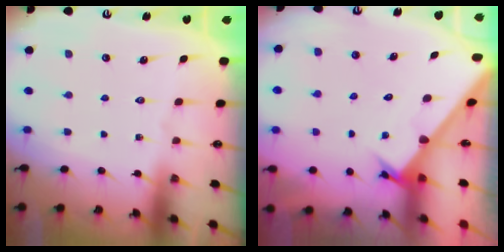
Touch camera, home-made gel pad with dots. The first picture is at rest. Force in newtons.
{"total": 2.2, "press": 2.2, "slide": 0.1}